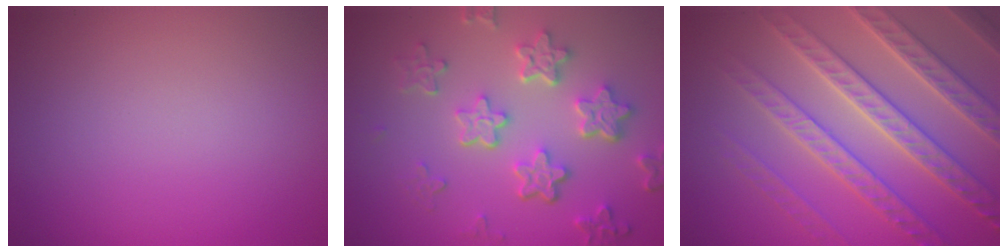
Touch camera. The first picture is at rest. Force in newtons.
{"total": 5.5, "press": 4.2, "slide": 3.6}
{"total": 7.1, "press": 6.9, "slide": 1.7}